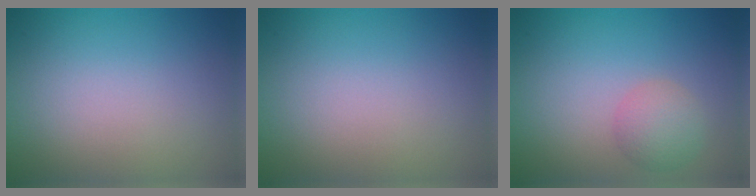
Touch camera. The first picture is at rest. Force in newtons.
{"total": 0.0}
{"total": 2.6, "press": 2.6, "slide": 0.0}